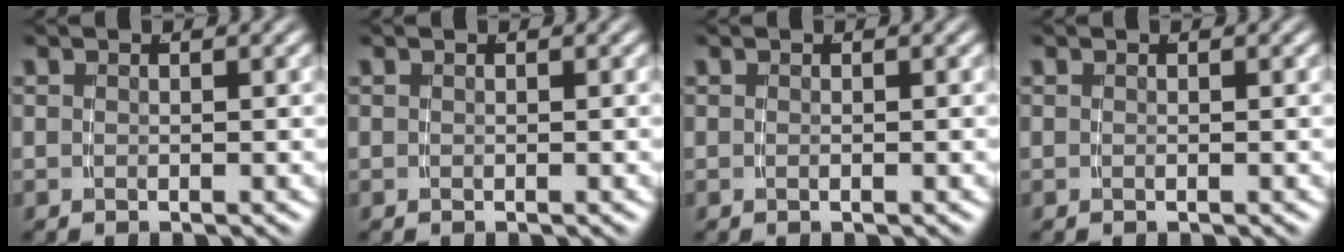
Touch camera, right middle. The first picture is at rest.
{"total": 0.0}
{"total": 0.0}
{"total": 0.0}